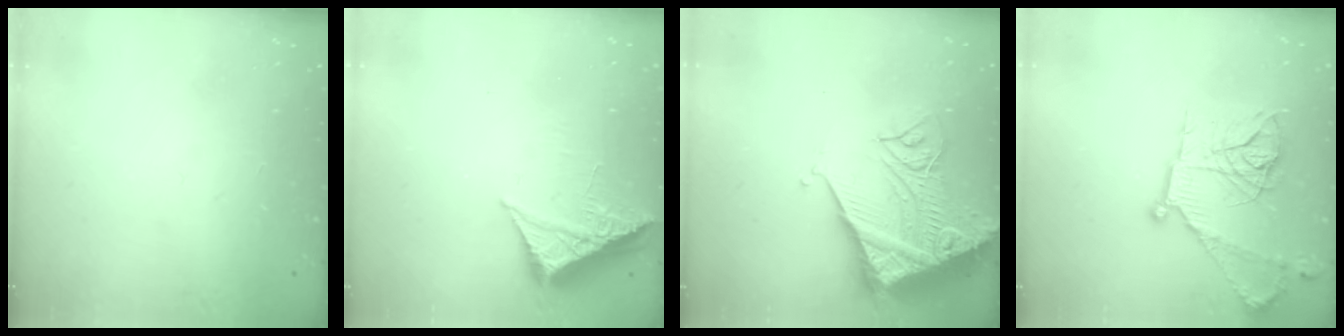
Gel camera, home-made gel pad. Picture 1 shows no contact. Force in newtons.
{"total": 6.1, "press": 6.0, "slide": 0.7}
{"total": 16.3, "press": 16.2, "slide": 1.9}
{"total": 18.7, "press": 18.6, "slide": 1.5}